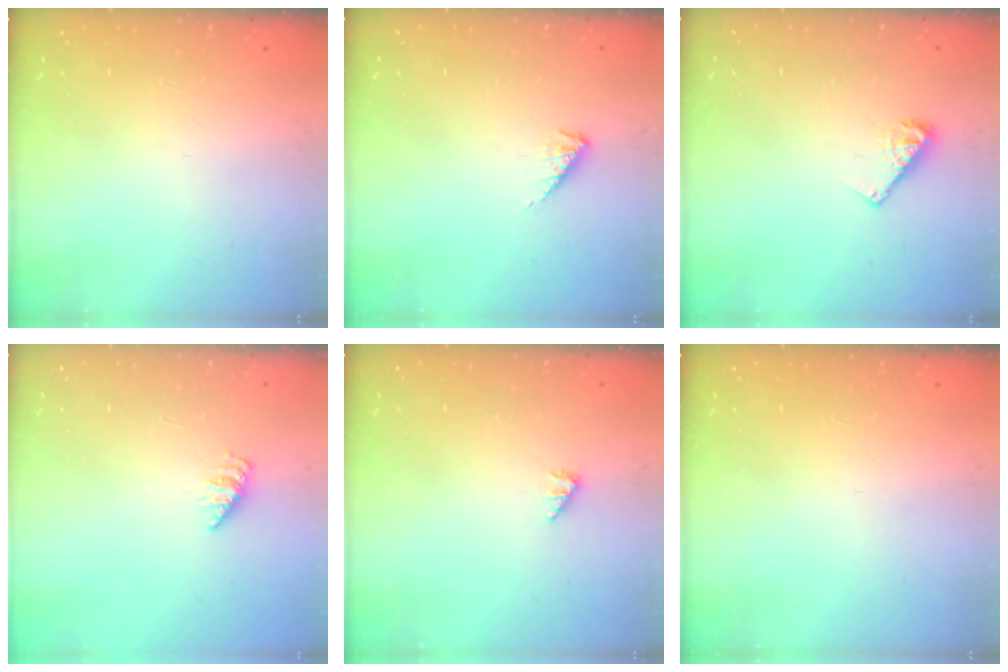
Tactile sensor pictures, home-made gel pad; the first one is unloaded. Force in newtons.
{"total": 3.7, "press": 3.7, "slide": 0.6}
{"total": 6.4, "press": 6.4, "slide": 0.5}
{"total": 2.2, "press": 2.2, "slide": 0.3}
{"total": 1.7, "press": 1.7, "slide": 0.3}
{"total": 0.0}